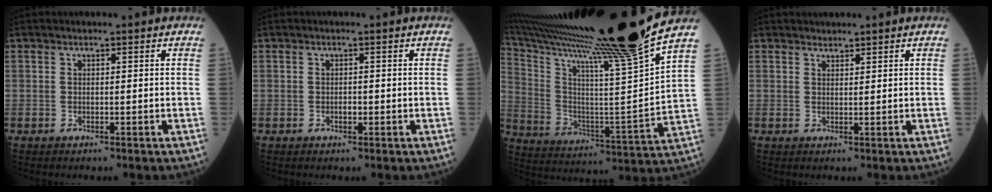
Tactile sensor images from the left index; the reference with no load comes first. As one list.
[{"total": 0.8, "force": [-0.2, 0.5, 0.6], "torque": [-0.011, -0.001, -0.005]}, {"total": 28.7, "force": [23.4, -3.3, 16.3], "torque": [-0.289, -0.081, 0.366]}, {"total": 1.1, "force": [1.1, 0.2, 0.0], "torque": [-0.005, 0.004, 0.022]}]